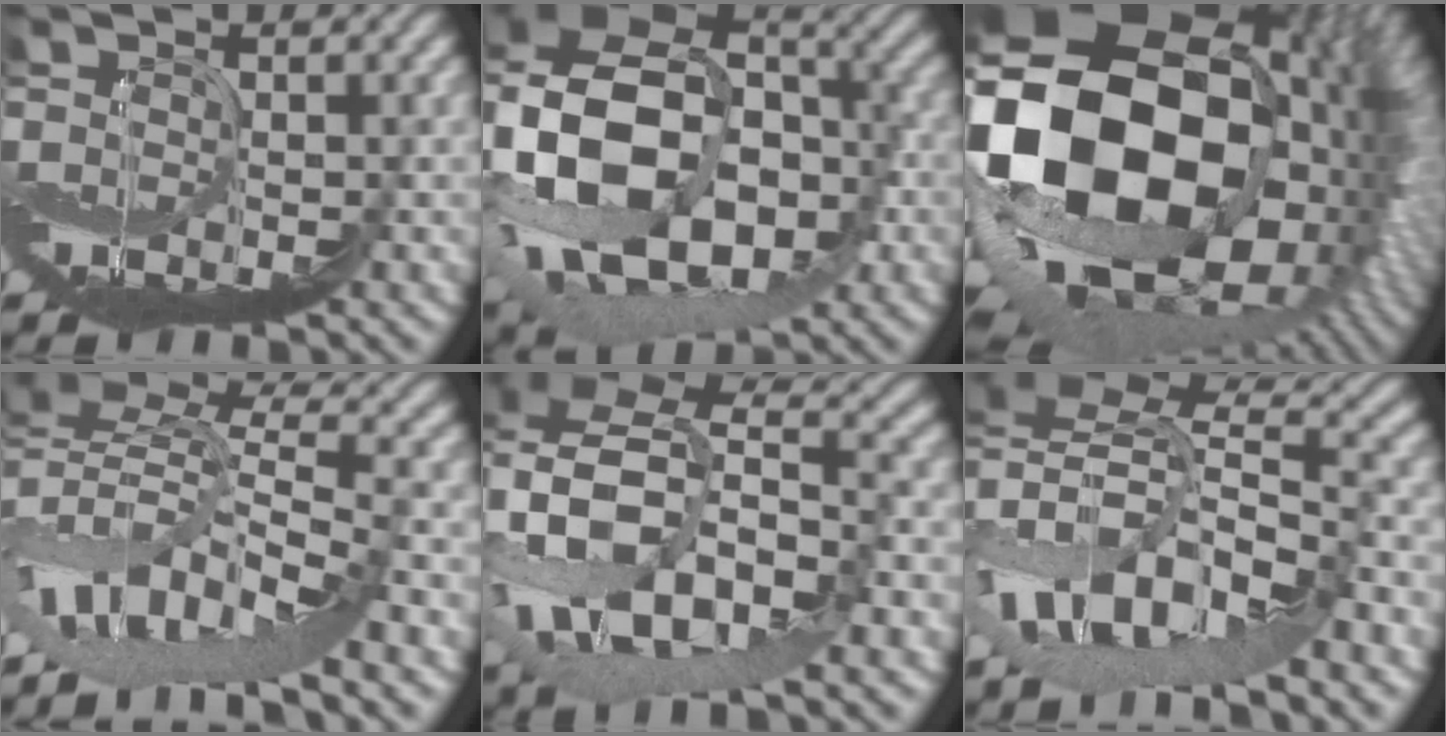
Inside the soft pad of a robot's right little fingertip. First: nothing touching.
{"total": 11.1, "force": [-0.5, 7.9, 7.7], "torque": [-0.178, 0.004, 0.016]}
{"total": 15.1, "force": [-0.2, 10.6, 10.7], "torque": [-0.260, -0.035, 0.024]}
{"total": 5.7, "force": [-4.9, -0.1, 2.8], "torque": [-0.095, 0.029, -0.084]}
{"total": 5.9, "force": [-1.4, 2.8, 5.0], "torque": [-0.164, 0.031, -0.033]}
{"total": 7.0, "force": [-4.8, 2.3, 4.6], "torque": [-0.152, 0.018, -0.075]}